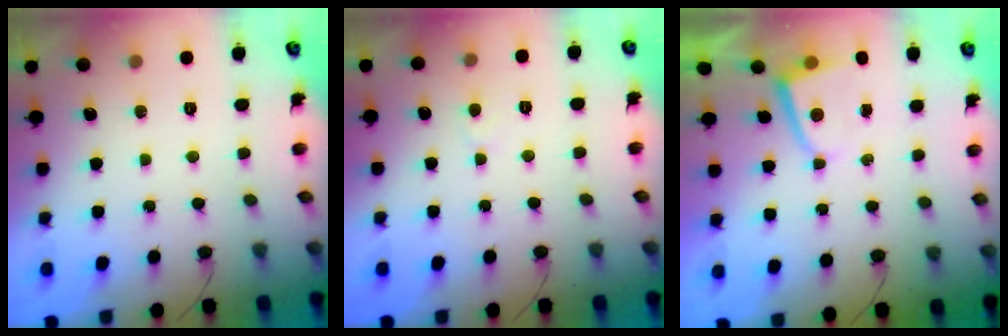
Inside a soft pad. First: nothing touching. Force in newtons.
{"total": 2.8, "press": 2.8, "slide": 0.3}
{"total": 1.6, "press": 1.6, "slide": 0.3}